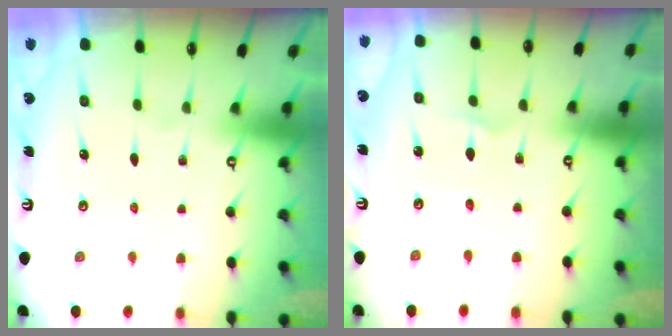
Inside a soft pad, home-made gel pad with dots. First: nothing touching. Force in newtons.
{"total": 1.1, "press": 1.1, "slide": 0.1}